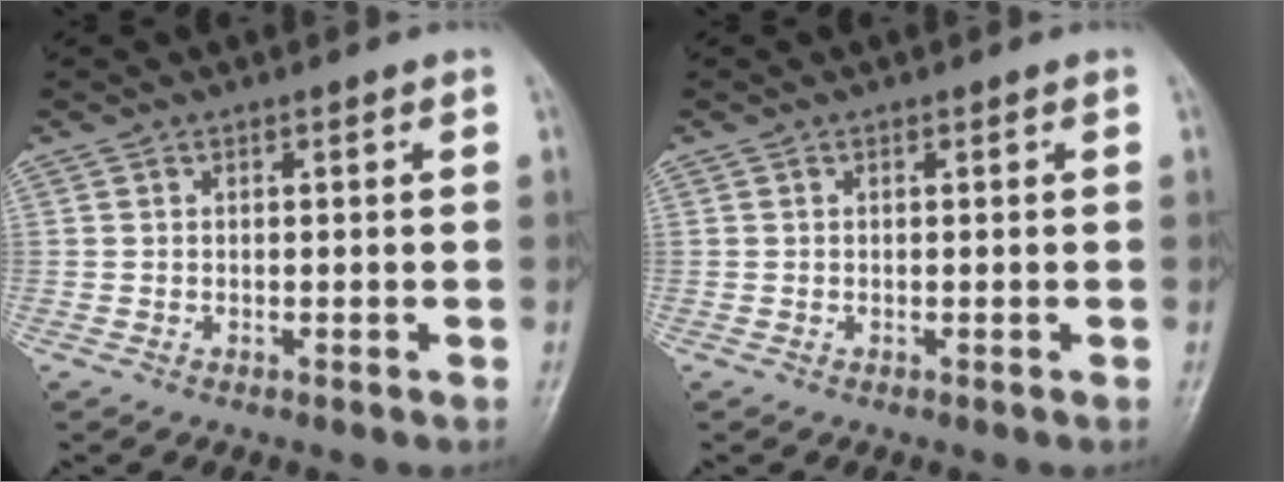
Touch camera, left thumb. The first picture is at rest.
{"total": 0.0}